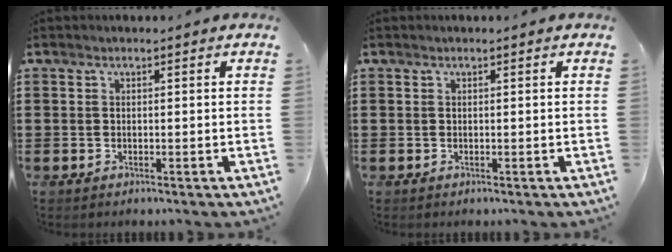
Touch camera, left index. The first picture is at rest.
{"total": 0.0}